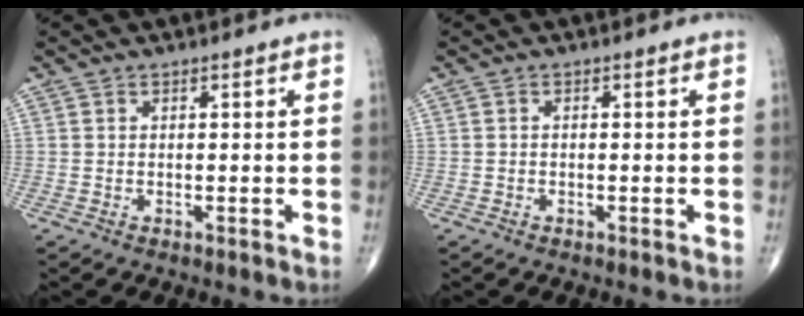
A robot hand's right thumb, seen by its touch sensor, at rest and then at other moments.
{"total": 0.0}